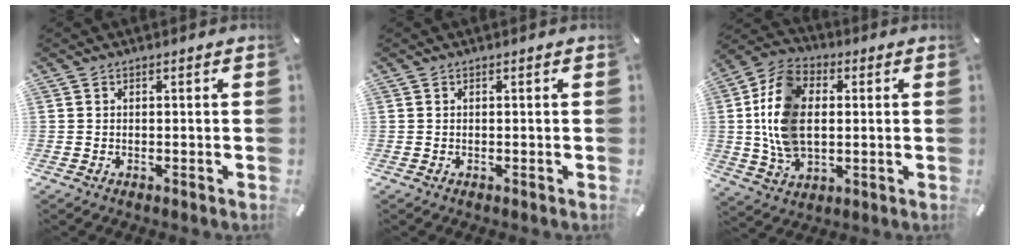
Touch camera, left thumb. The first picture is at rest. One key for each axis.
{"total": 0.0}
{"total": 14.9, "fx": 0.9, "fy": 10.6, "fz": 10.4, "tx": -0.237, "ty": 0.007, "tz": 0.016}